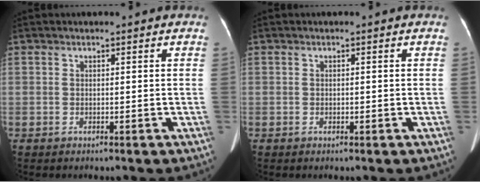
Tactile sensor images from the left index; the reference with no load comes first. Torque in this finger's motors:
{"motor_torque": [-0.26, -0.01, -0.02, -0.01]}